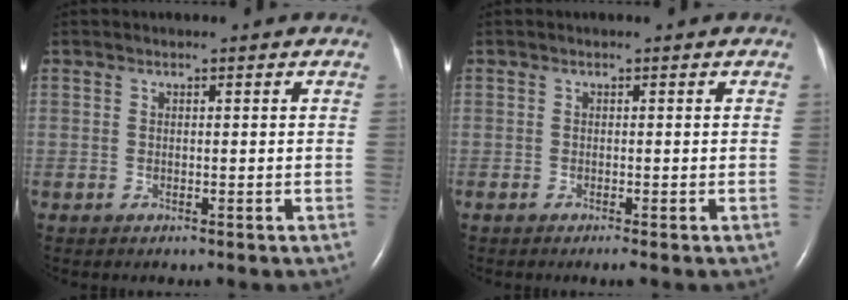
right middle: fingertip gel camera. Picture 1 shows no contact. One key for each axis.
{"total": 0.7, "fx": -0.5, "fy": -0.1, "fz": 0.5, "tx": -0.010, "ty": -0.002, "tz": -0.009}